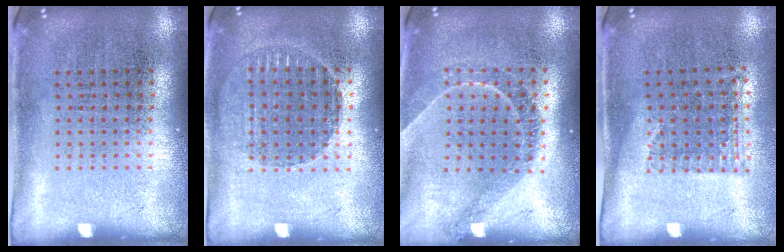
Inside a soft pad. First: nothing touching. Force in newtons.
{"total": 1.2, "press": 1.2, "slide": 0.3}
{"total": 1.2, "press": 1.1, "slide": 0.5}
{"total": 1.1, "press": 0.9, "slide": 0.6}